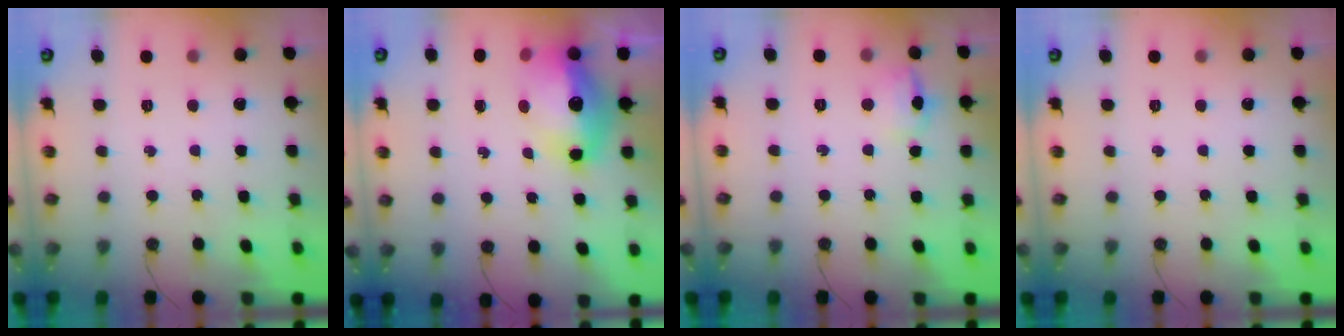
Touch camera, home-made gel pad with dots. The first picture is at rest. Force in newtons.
{"total": 14.8, "press": 14.7, "slide": 1.6}
{"total": 7.7, "press": 7.6, "slide": 1.2}
{"total": 0.0}